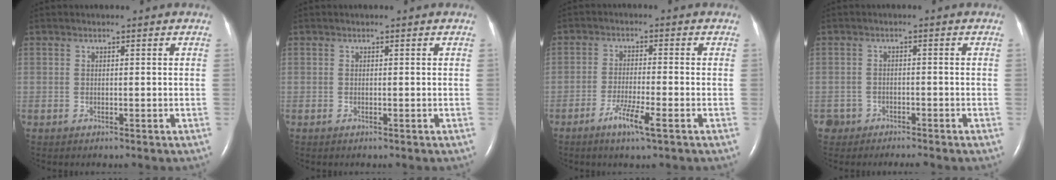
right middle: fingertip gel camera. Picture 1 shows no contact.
{"total": 0.0}
{"total": 5.0, "force": [-2.8, -0.1, 4.2], "torque": [-0.084, -0.011, -0.052]}
{"total": 2.7, "force": [-2.2, 1.5, -0.2], "torque": [0.001, 0.004, -0.036]}